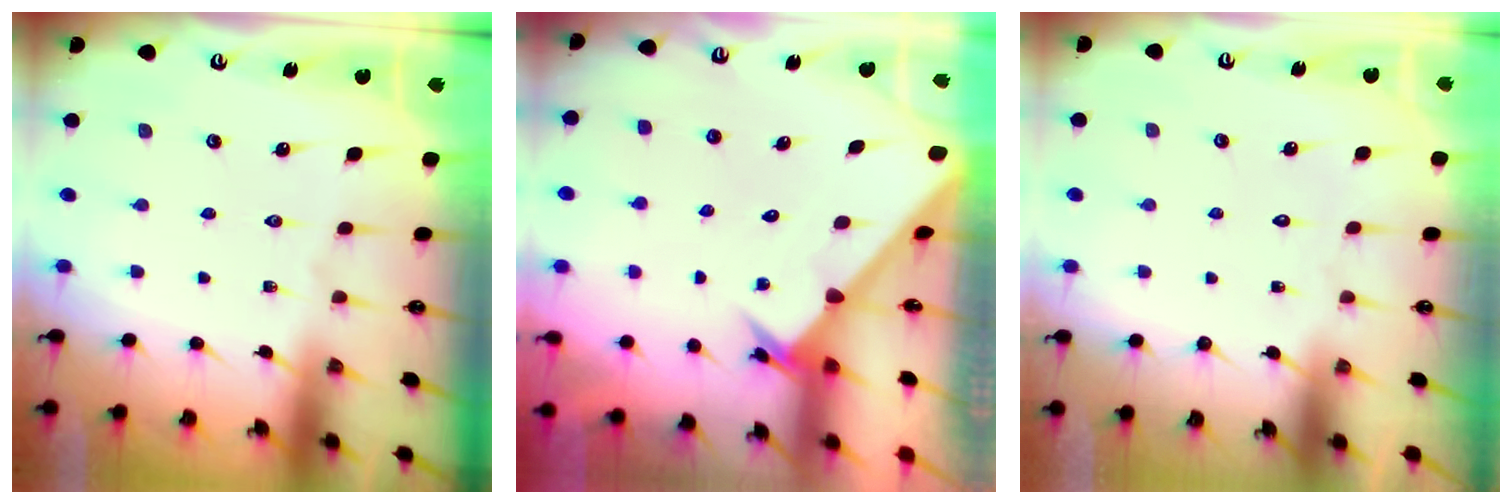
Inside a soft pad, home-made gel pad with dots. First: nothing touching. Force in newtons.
{"total": 2.5, "press": 2.5, "slide": 0.2}
{"total": 1.5, "press": 1.5, "slide": 0.0}